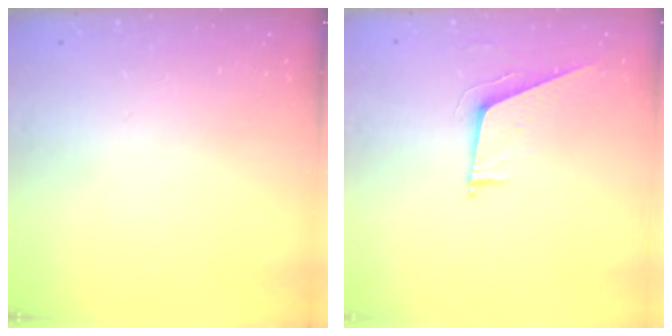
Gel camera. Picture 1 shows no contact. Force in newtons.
{"total": 6.5, "press": 6.5, "slide": 0.2}